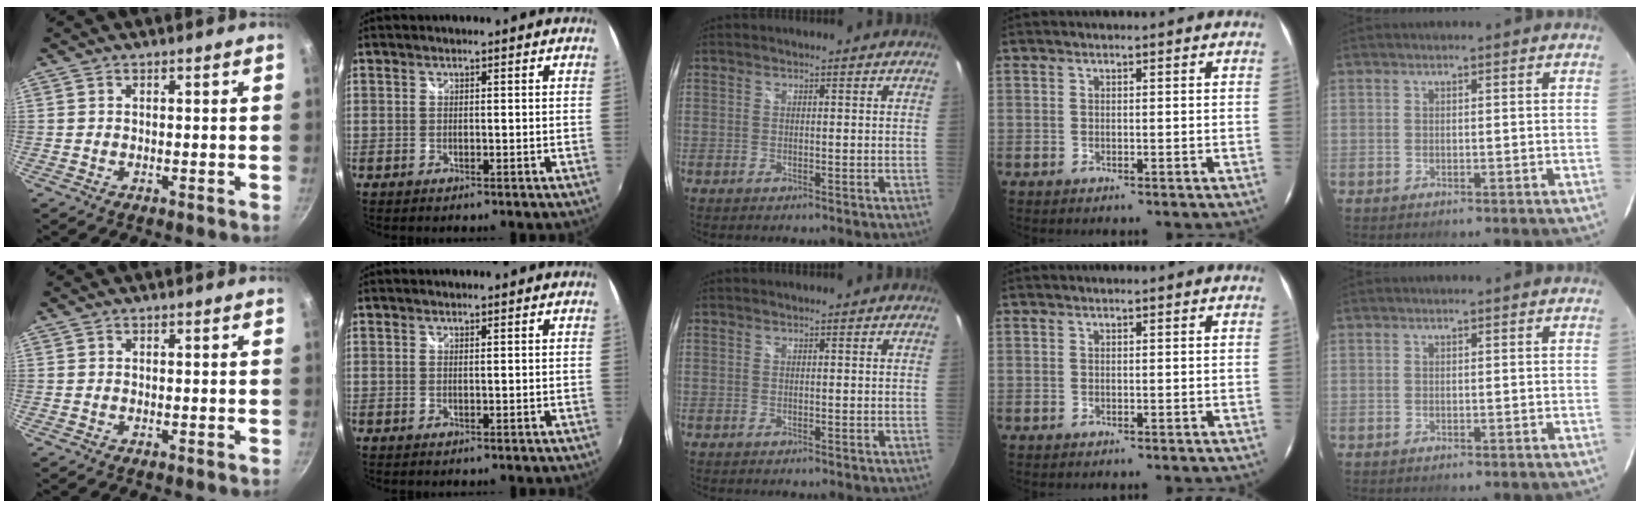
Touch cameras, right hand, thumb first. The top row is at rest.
{}